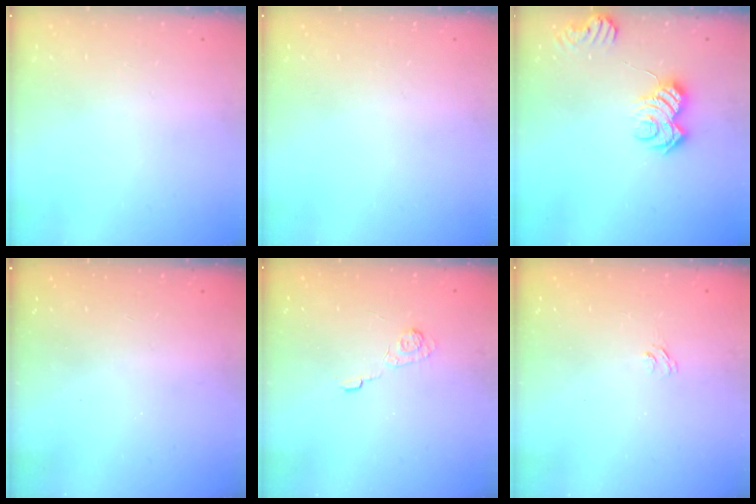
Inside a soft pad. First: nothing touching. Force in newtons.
{"total": 0.0}
{"total": 8.2, "press": 8.2, "slide": 0.7}
{"total": 2.5, "press": 2.4, "slide": 0.8}
{"total": 4.5, "press": 4.2, "slide": 1.6}
{"total": 2.1, "press": 1.6, "slide": 1.2}